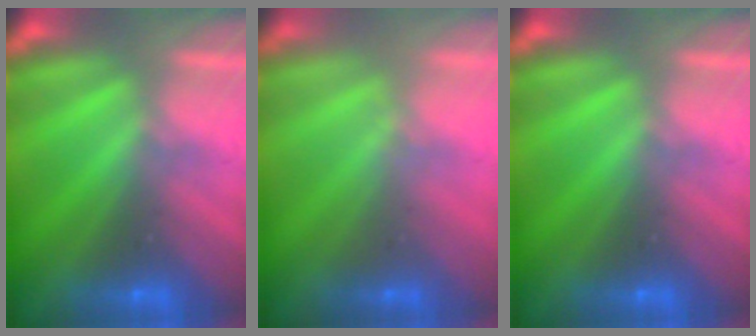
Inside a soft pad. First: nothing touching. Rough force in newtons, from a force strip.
{"total": 2.1}
{"total": 0.0}